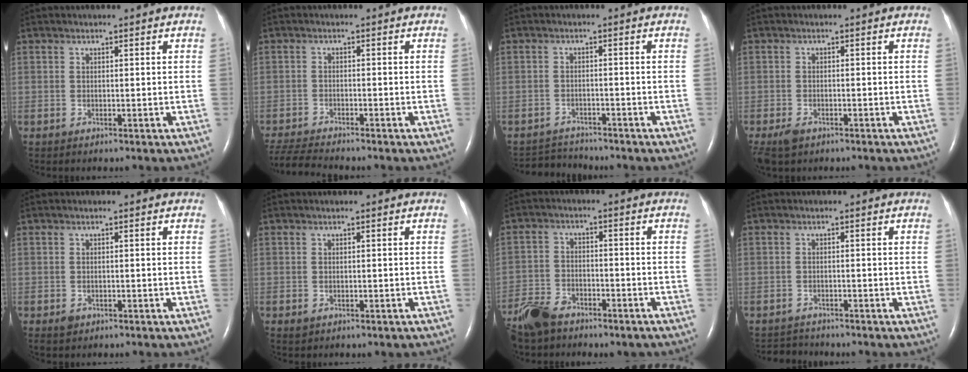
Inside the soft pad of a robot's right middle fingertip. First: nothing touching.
{"total": 6.0, "force": [-5.8, -0.2, 1.6], "torque": [-0.032, -0.020, -0.102]}
{"total": 4.1, "force": [-4.1, 0.4, -0.7], "torque": [0.007, -0.008, -0.068]}
{"total": 3.2, "force": [-2.1, 1.7, 1.7], "torque": [-0.042, -0.006, -0.032]}
{"total": 1.2, "force": [-0.6, 0.9, 0.4], "torque": [-0.007, 0.002, -0.006]}
{"total": 1.7, "force": [-0.8, 1.3, 0.7], "torque": [-0.014, 0.001, 0.000]}
{"total": 9.7, "force": [-7.7, 4.6, 3.7], "torque": [-0.086, -0.002, -0.130]}
{"total": 2.7, "force": [-2.6, 0.5, -0.6], "torque": [0.005, -0.012, -0.043]}